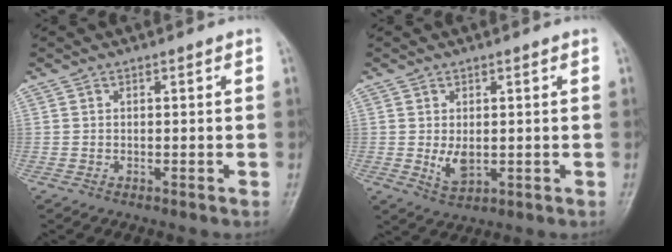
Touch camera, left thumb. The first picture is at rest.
{"total": 4.0, "force": [0.2, 2.4, 3.2], "torque": [-0.050, -0.011, 0.012]}